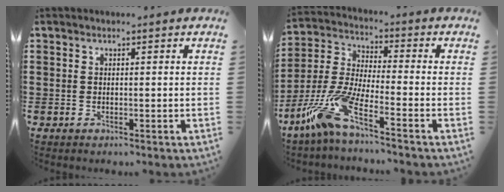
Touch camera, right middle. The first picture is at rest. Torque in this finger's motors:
{"motor_torque": [2.14, 0.00, 0.66, 0.21]}